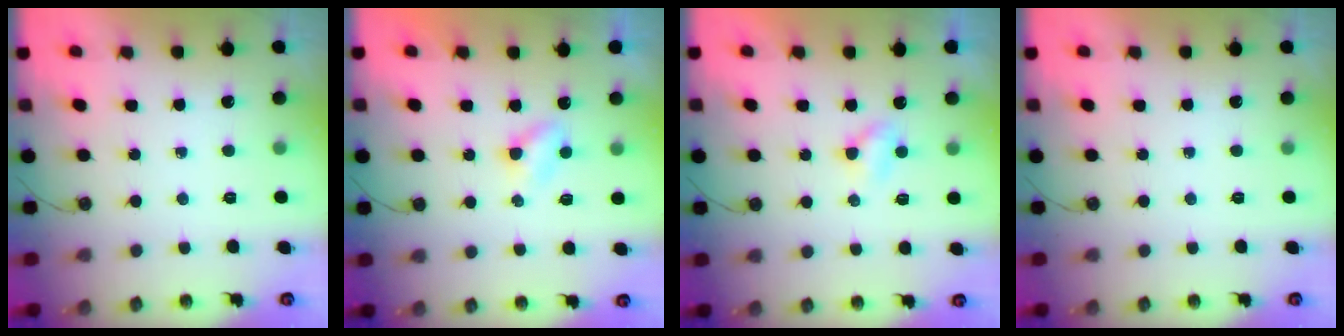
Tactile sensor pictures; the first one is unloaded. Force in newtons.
{"total": 3.6, "press": 3.6, "slide": 0.5}
{"total": 2.7, "press": 2.6, "slide": 0.4}
{"total": 0.0}